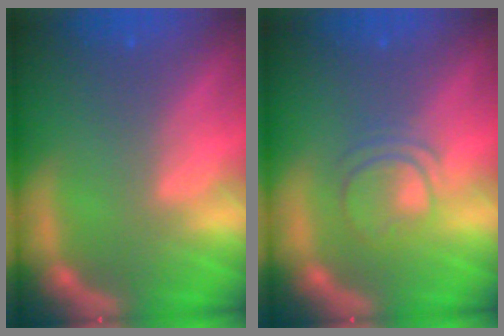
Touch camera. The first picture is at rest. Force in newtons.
{"total": 3.5}